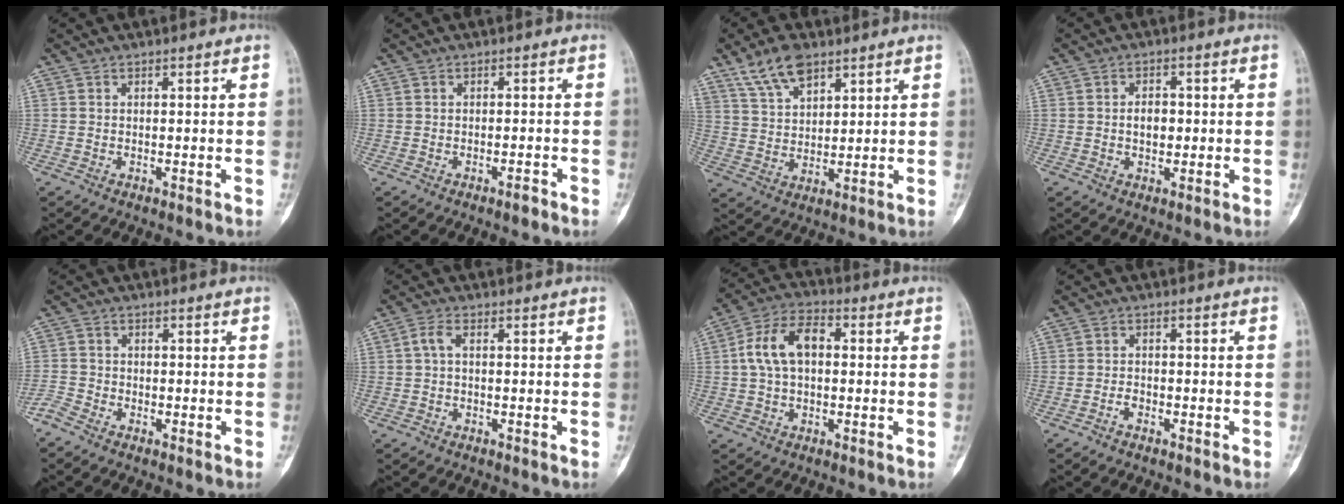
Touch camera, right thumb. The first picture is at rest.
{"total": 1.4, "force": [-1.1, 0.2, 0.9], "torque": [-0.018, 0.004, -0.017]}
{"total": 8.6, "force": [5.8, 4.1, 4.8], "torque": [-0.076, -0.020, 0.116]}
{"total": 3.7, "force": [-0.2, 2.4, 2.8], "torque": [-0.034, 0.006, -0.006]}
{"total": 2.9, "force": [-2.6, 0.8, 0.9], "torque": [-0.029, -0.001, -0.060]}
{"total": 2.0, "force": [0.0, 0.8, 1.9], "torque": [-0.041, 0.005, -0.002]}
{"total": 9.8, "force": [0.8, 5.8, 7.8], "torque": [-0.151, 0.028, 0.009]}
{"total": 1.6, "force": [-1.2, 0.7, 0.8], "torque": [-0.017, 0.008, -0.023]}